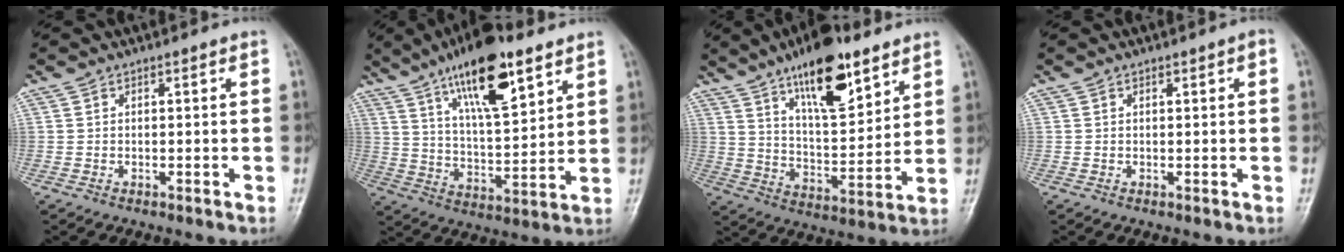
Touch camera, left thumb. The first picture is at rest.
{"total": 17.8, "force": [10.4, 5.9, 13.2], "torque": [-0.193, -0.045, 0.180]}
{"total": 17.1, "force": [10.6, 6.2, 11.9], "torque": [-0.157, -0.058, 0.180]}
{"total": 1.3, "force": [0.4, 0.7, 1.1], "torque": [-0.014, 0.007, 0.006]}